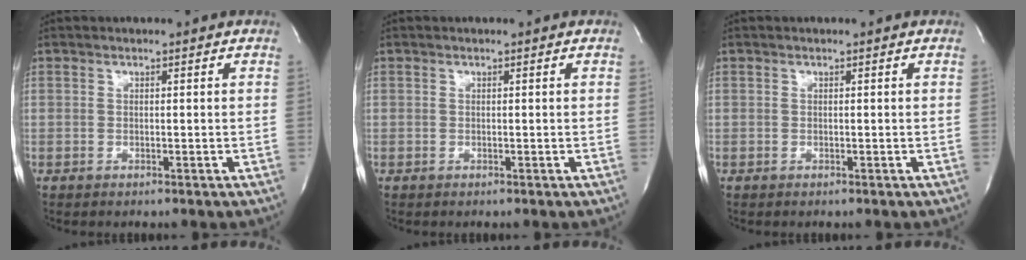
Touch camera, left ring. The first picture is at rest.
{"total": 0.0}
{"total": 0.0}